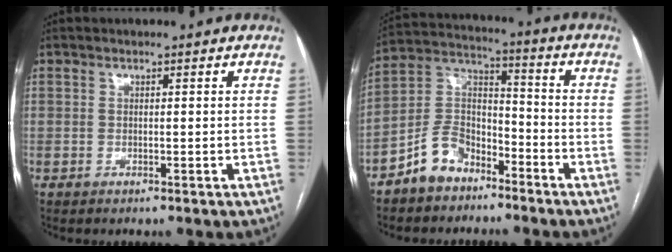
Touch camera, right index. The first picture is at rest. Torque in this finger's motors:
{"motor_torque": [-0.24, -0.59, -0.29, -0.19]}